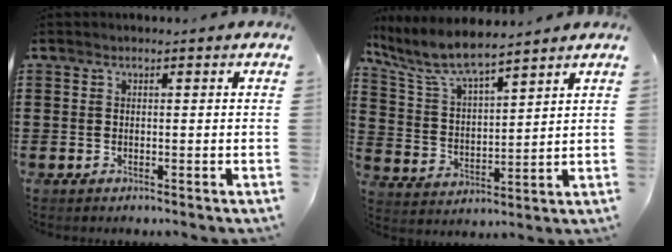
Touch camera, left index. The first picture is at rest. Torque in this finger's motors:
{"motor_torque": [1.10, -1.04, 0.20, 0.09]}